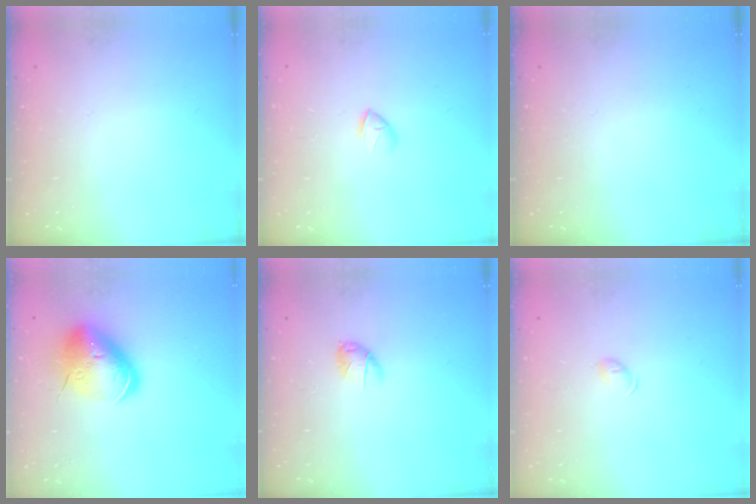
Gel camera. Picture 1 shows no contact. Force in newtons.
{"total": 2.6, "press": 2.5, "slide": 0.8}
{"total": 0.0}
{"total": 16.1, "press": 15.8, "slide": 2.8}
{"total": 5.1, "press": 5.1, "slide": 0.5}
{"total": 3.8, "press": 3.8, "slide": 0.5}